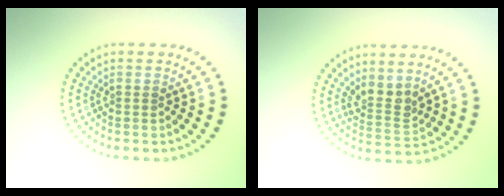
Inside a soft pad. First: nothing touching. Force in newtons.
{"total": 2.7, "press": 2.0, "slide": 1.8}